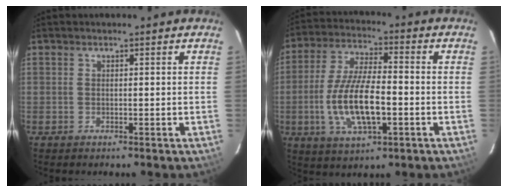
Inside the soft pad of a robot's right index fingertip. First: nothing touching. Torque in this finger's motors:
{"motor_torque": [1.13, -0.76, 0.78, 0.21]}